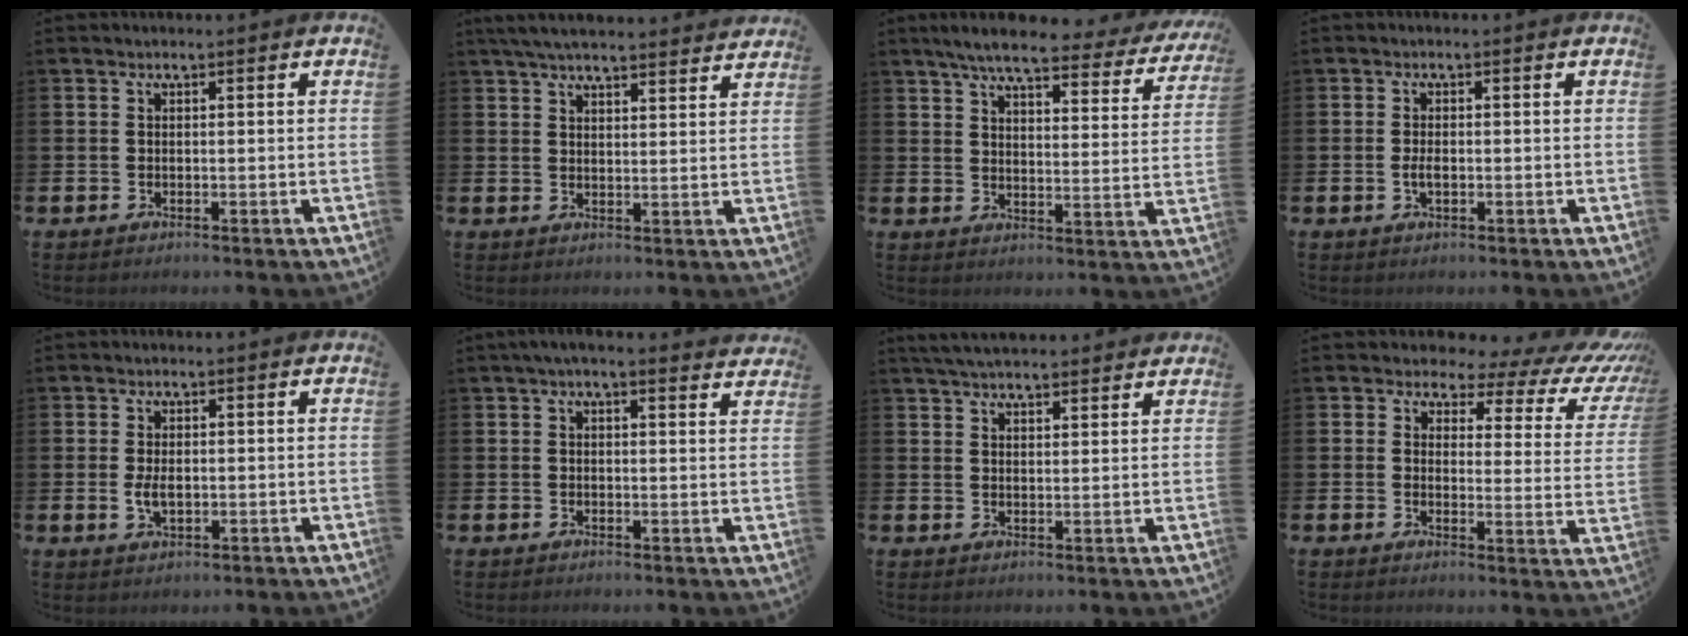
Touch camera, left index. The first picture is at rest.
{"total": 5.2, "force": [5.0, 0.4, 1.3], "torque": [-0.033, -0.020, 0.090]}
{"total": 6.6, "force": [5.7, 1.0, 3.1], "torque": [-0.069, -0.034, 0.092]}
{"total": 1.6, "force": [-0.2, 0.7, 1.4], "torque": [-0.027, 0.001, -0.005]}
{"total": 2.6, "force": [-0.1, 1.4, 2.1], "torque": [-0.034, 0.002, -0.004]}
{"total": 2.7, "force": [2.5, 0.2, 0.9], "torque": [-0.018, -0.007, 0.043]}
{"total": 4.3, "force": [4.1, 0.5, 0.9], "torque": [-0.031, -0.009, 0.079]}
{"total": 3.7, "force": [2.2, 2.6, 1.5], "torque": [-0.022, -0.030, 0.021]}